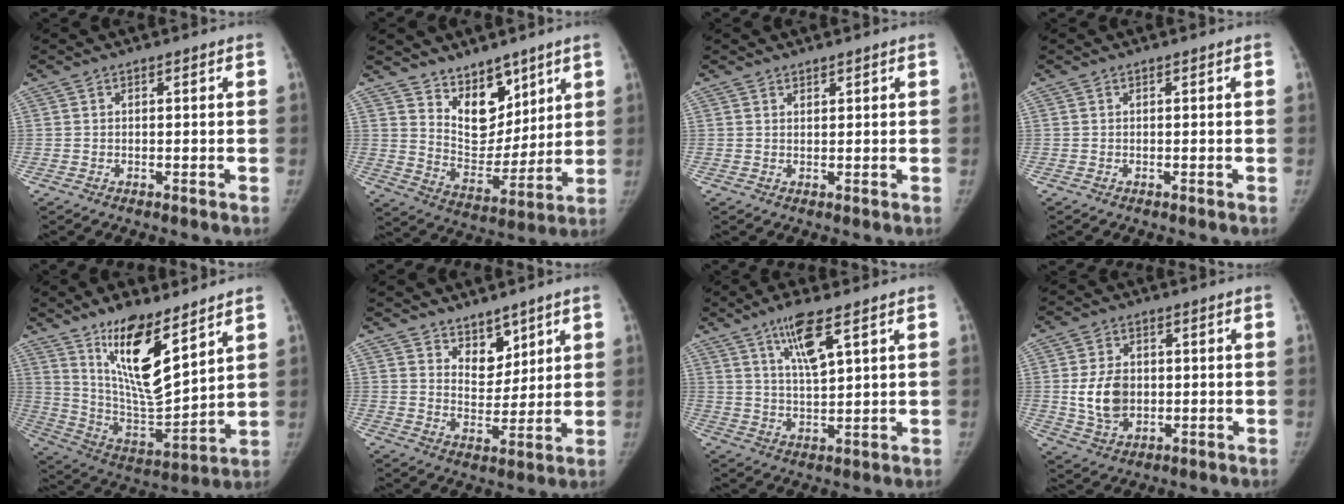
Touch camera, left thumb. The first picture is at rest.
{"total": 11.8, "force": [8.0, 6.8, 5.5], "torque": [-0.044, -0.065, 0.151]}
{"total": 0.9, "force": [0.7, 0.4, 0.3], "torque": [0.001, -0.005, 0.011]}
{"total": 0.0}
{"total": 17.6, "force": [10.5, 5.6, 13.0], "torque": [-0.202, -0.071, 0.204]}
{"total": 6.6, "force": [4.7, 4.0, 2.4], "torque": [-0.003, -0.038, 0.086]}
{"total": 8.0, "force": [4.2, 1.7, 6.6], "torque": [-0.121, -0.024, 0.084]}
{"total": 8.7, "force": [0.0, 6.4, 5.9], "torque": [-0.089, -0.004, 0.008]}